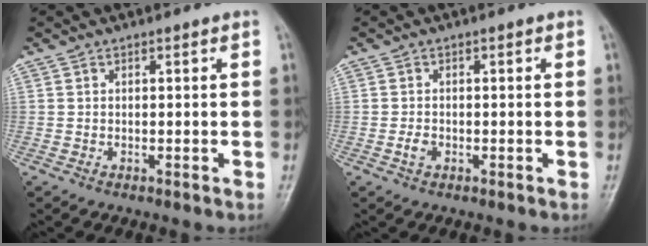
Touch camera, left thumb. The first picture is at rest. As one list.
[{"total": 1.7, "force": [-0.6, 1.2, 1.0], "torque": [-0.017, 0.002, -0.014]}]